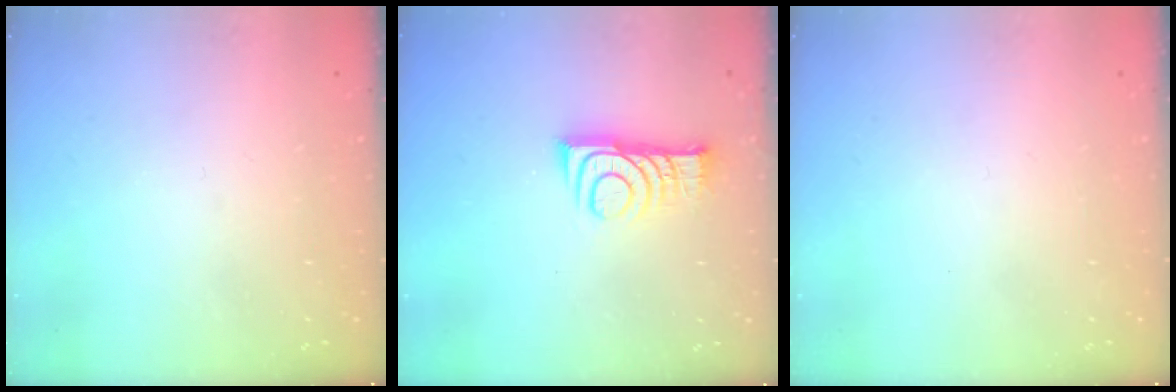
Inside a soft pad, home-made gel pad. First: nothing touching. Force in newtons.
{"total": 9.3, "press": 9.3, "slide": 0.2}
{"total": 1.8, "press": 1.8, "slide": 0.2}